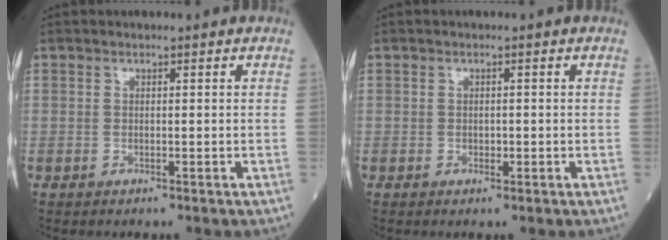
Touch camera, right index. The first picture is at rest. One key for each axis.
{"total": 1.0, "fx": -0.2, "fy": 0.7, "fz": 0.6, "tx": -0.011, "ty": 0.000, "tz": -0.003}